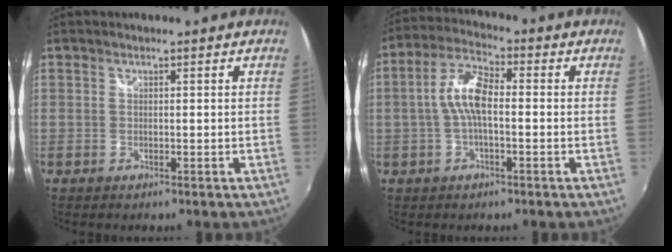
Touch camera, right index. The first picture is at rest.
{"total": 7.4, "force": [-0.7, 2.7, 6.9], "torque": [-0.145, 0.018, -0.017]}